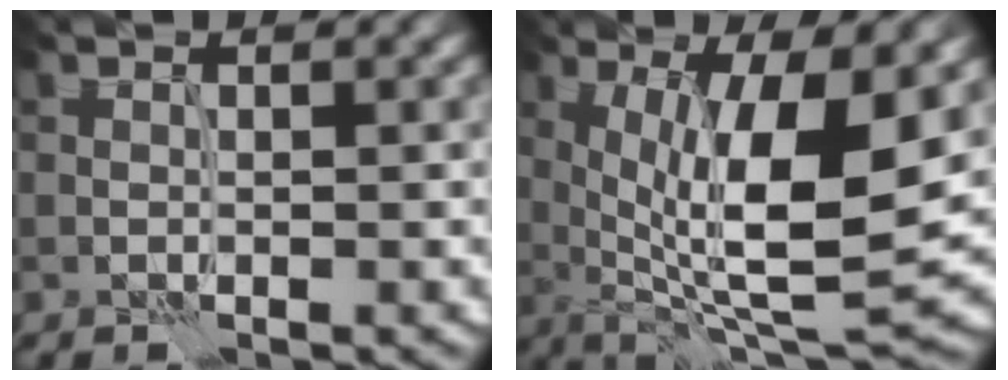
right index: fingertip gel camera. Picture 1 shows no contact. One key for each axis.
{"total": 11.5, "fx": 0.8, "fy": 3.4, "fz": 11.0, "tx": -0.165, "ty": -0.012, "tz": 0.015}